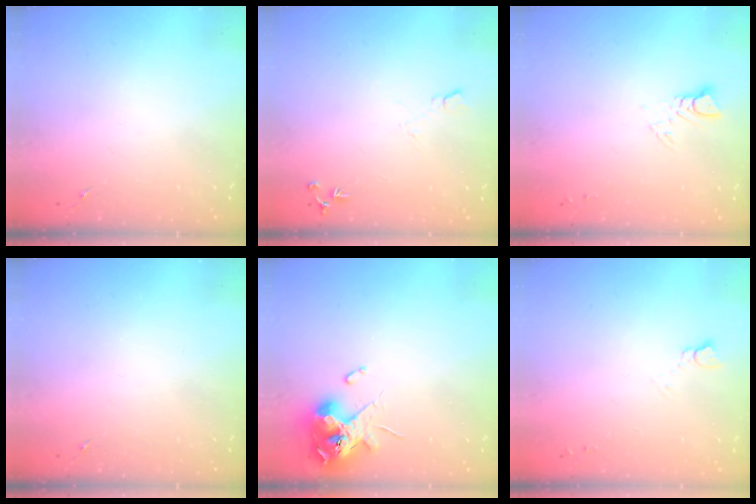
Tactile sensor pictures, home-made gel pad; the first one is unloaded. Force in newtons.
{"total": 6.1, "press": 6.0, "slide": 1.0}
{"total": 2.9, "press": 2.9, "slide": 0.2}
{"total": 0.0}
{"total": 11.9, "press": 11.8, "slide": 1.5}
{"total": 2.5, "press": 2.5, "slide": 0.2}